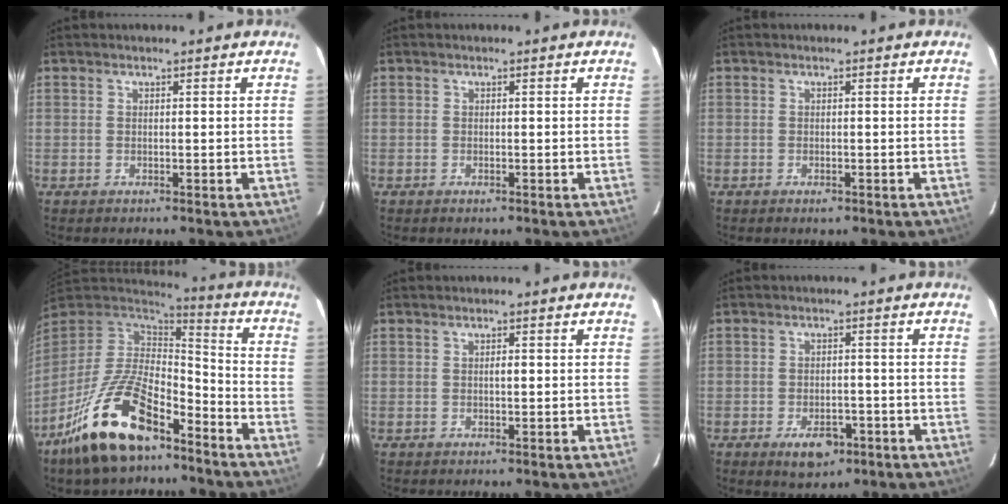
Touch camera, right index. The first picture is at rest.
{"total": 0.5, "force": [-0.3, 0.2, 0.4], "torque": [-0.007, -0.002, -0.003]}
{"total": 1.1, "force": [-0.7, 0.5, 0.7], "torque": [-0.011, -0.002, -0.005]}
{"total": 18.1, "force": [-11.4, 6.5, 12.5], "torque": [-0.258, -0.004, -0.211]}
{"total": 0.9, "force": [0.0, 0.2, 0.8], "torque": [-0.014, 0.001, 0.000]}
{"total": 5.3, "force": [-3.0, 2.8, 3.4], "torque": [-0.052, 0.001, -0.038]}